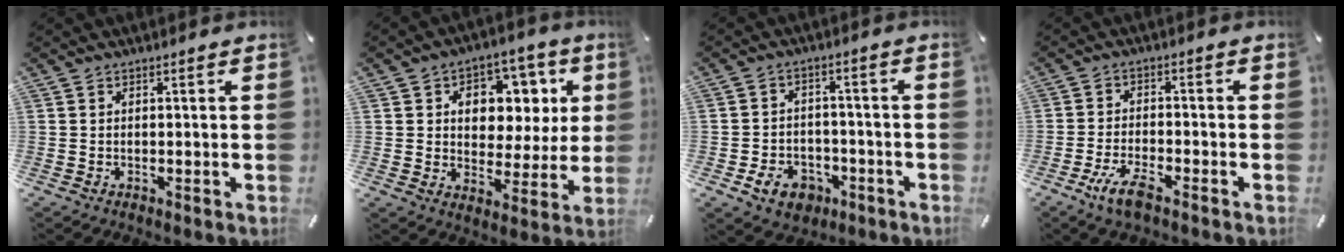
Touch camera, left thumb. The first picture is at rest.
{"total": 10.4, "force": [2.9, 8.6, 5.0], "torque": [-0.071, -0.019, 0.051]}
{"total": 7.9, "force": [-3.9, 6.0, 3.3], "torque": [-0.061, 0.025, -0.070]}
{"total": 6.5, "force": [-4.3, 2.1, 4.4], "torque": [-0.097, 0.009, -0.079]}